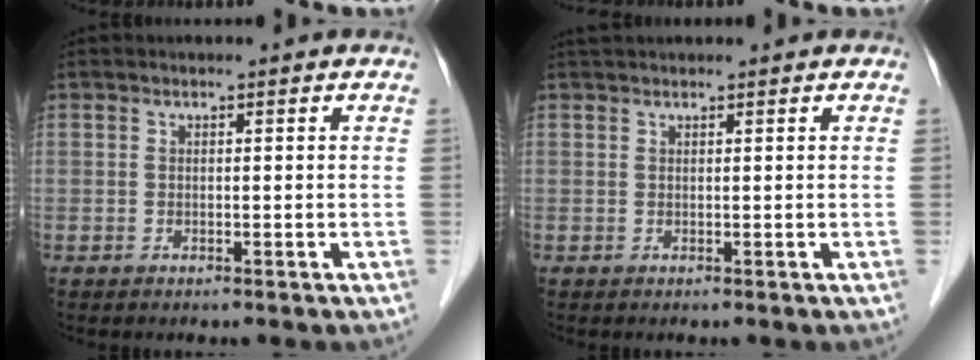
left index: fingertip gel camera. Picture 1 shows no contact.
{"total": 2.7, "force": [2.5, 0.1, 1.0], "torque": [-0.009, 0.034, 0.043]}